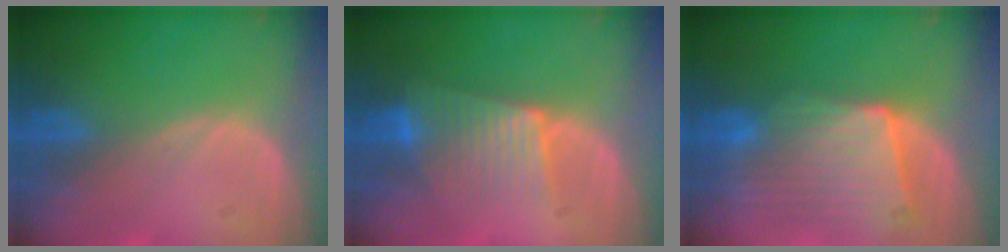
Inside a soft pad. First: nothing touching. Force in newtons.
{"total": 6.9, "press": 6.2, "slide": 2.9}
{"total": 9.7, "press": 8.8, "slide": 4.1}